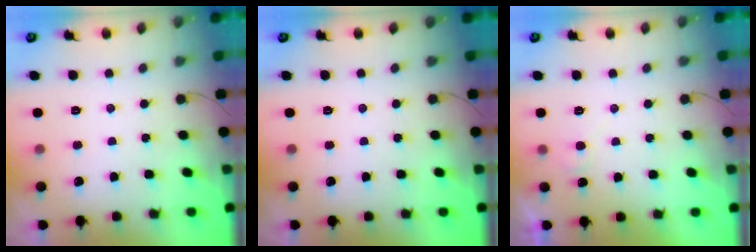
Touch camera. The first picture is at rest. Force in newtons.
{"total": 0.0}
{"total": 4.5, "press": 4.4, "slide": 0.5}